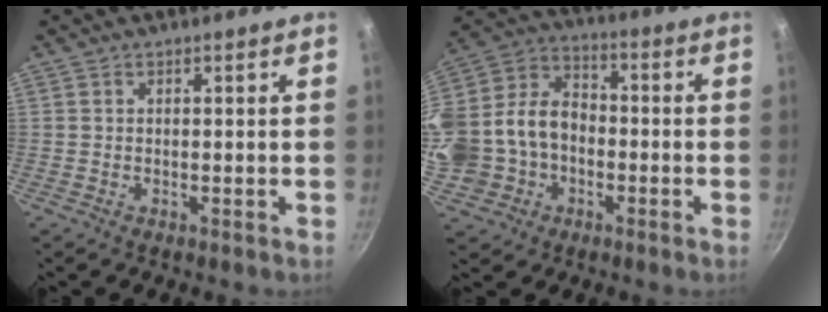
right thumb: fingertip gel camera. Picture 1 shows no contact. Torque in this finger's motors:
{"motor_torque": [1.19, 1.19, 1.10, -1.07, 0.34]}